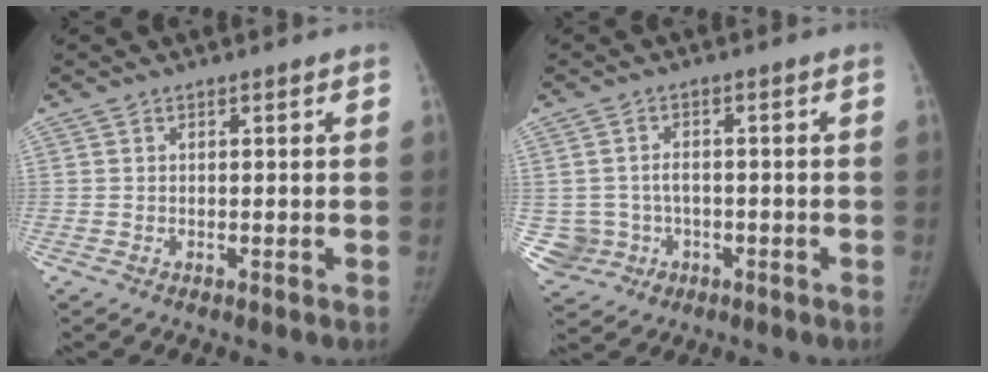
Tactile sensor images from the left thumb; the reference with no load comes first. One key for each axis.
{"total": 6.4, "fx": -1.3, "fy": 6.0, "fz": 1.6, "tx": -0.023, "ty": 0.017, "tz": -0.010}